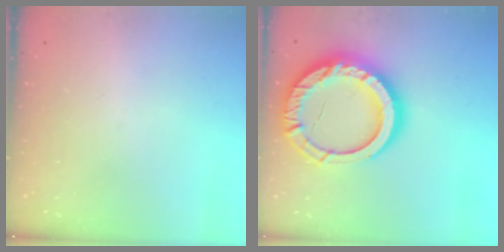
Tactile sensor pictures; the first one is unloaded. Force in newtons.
{"total": 24.5, "press": 24.4, "slide": 2.2}